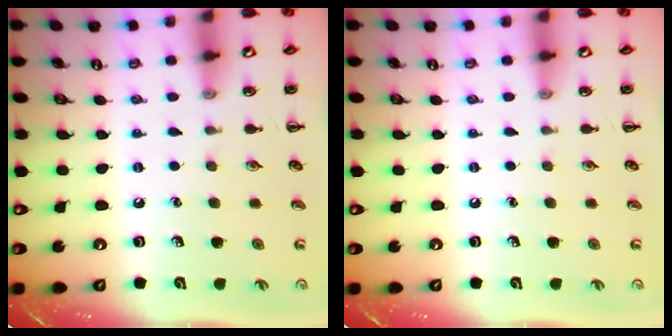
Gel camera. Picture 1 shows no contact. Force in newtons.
{"total": 0.0}